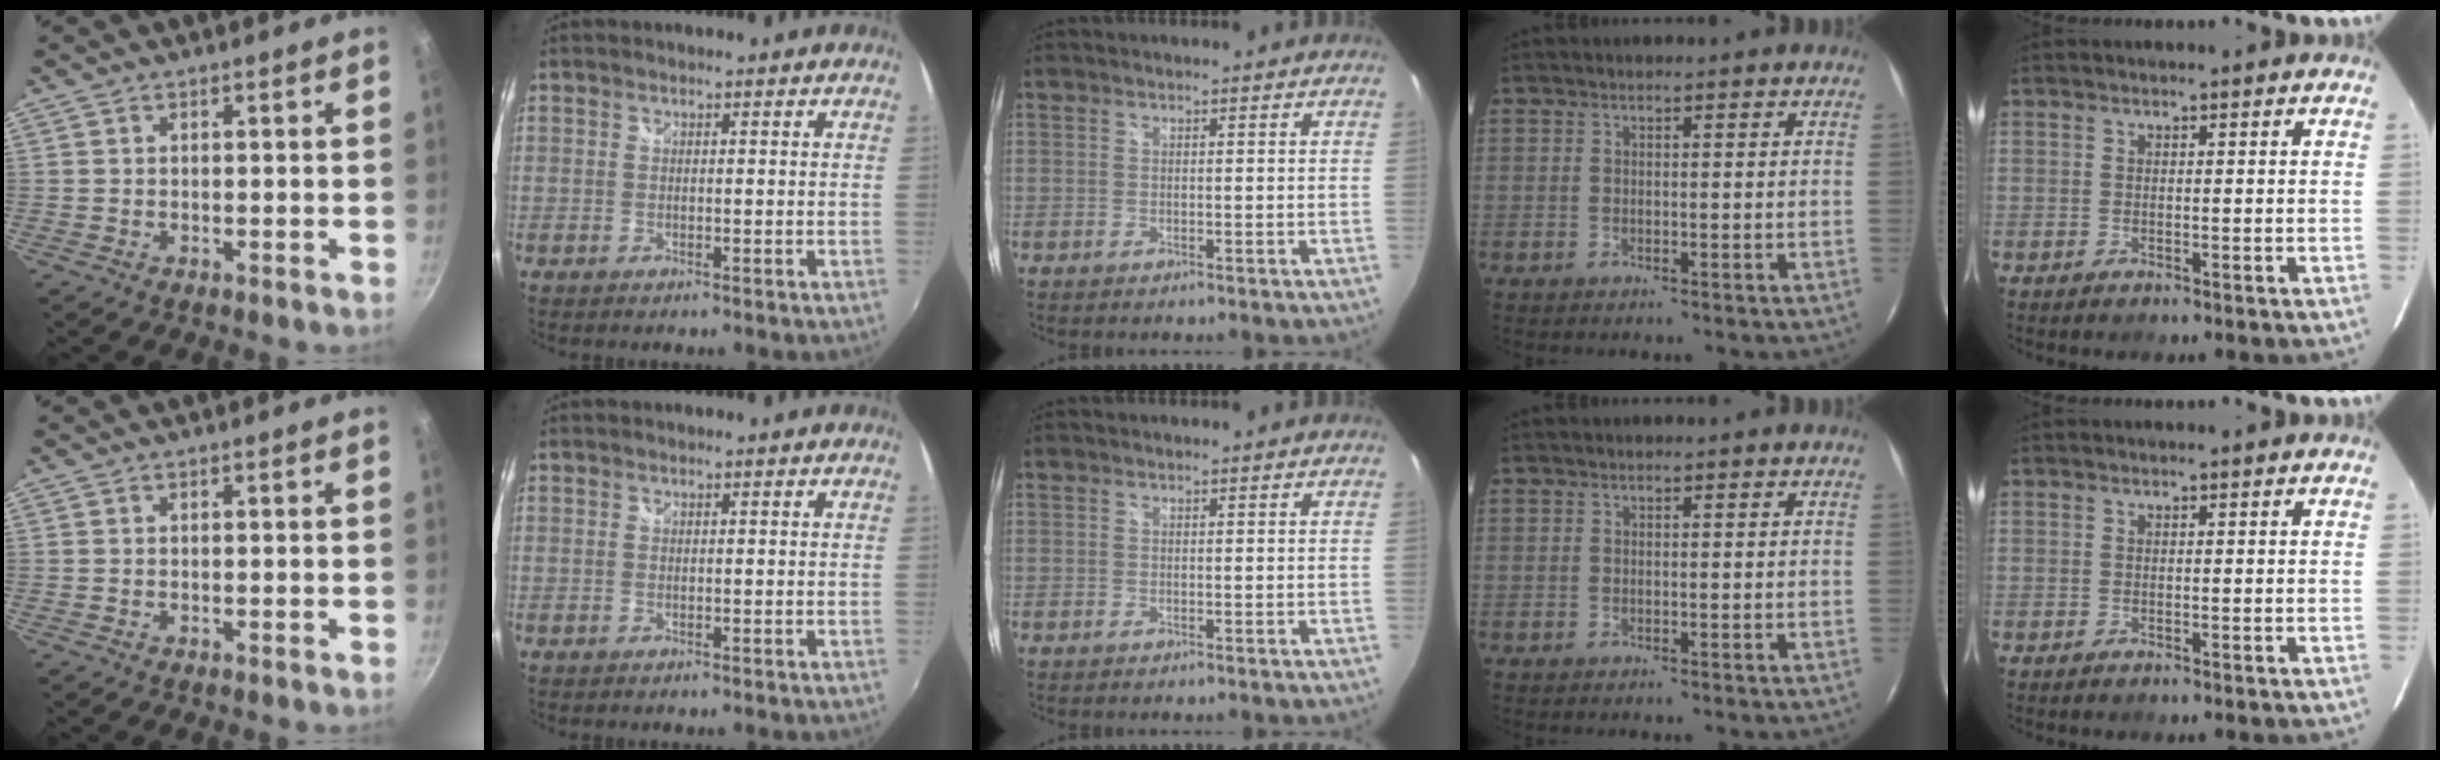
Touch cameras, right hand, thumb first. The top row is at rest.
{}